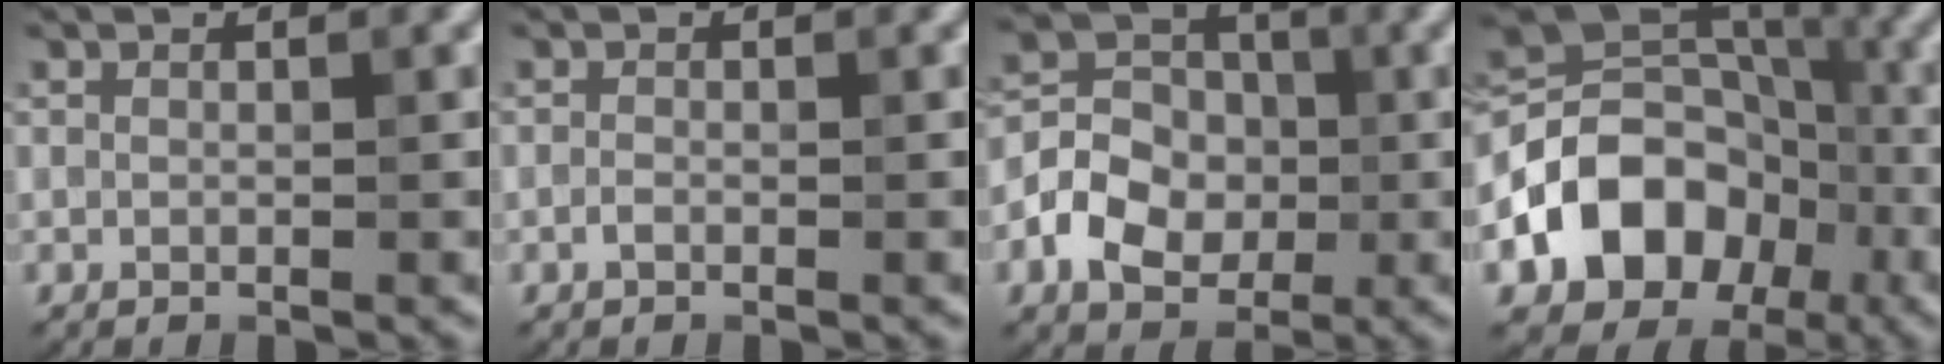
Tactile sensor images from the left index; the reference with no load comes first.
{"total": 0.6, "force": [-0.3, 0.2, 0.4], "torque": [-0.009, 0.000, -0.008]}
{"total": 5.9, "force": [-1.8, 4.7, 3.2], "torque": [-0.054, 0.003, -0.043]}
{"total": 10.4, "force": [-3.7, 8.0, 5.5], "torque": [-0.072, 0.009, -0.074]}